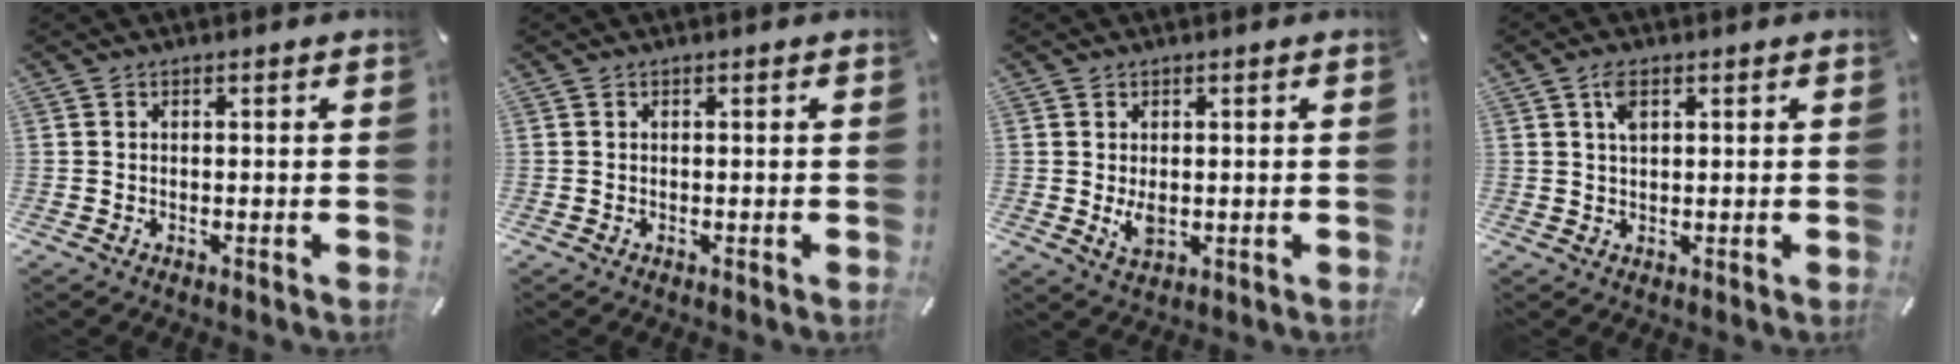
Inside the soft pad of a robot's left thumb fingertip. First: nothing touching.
{"total": 0.0}
{"total": 3.8, "force": [0.0, 2.5, 2.9], "torque": [-0.068, -0.008, -0.006]}
{"total": 3.3, "force": [1.4, 1.6, 2.5], "torque": [-0.048, 0.001, 0.023]}